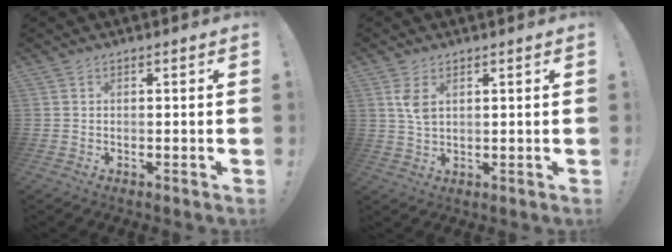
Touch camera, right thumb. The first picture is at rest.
{"total": 4.6, "force": [1.7, 2.4, 3.6], "torque": [-0.069, -0.004, 0.028]}